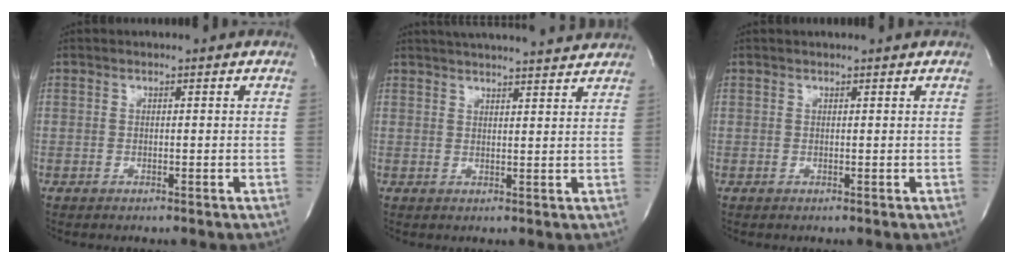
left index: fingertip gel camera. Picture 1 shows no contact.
{"total": 14.9, "force": [14.0, 1.2, 5.0], "torque": [-0.081, 0.020, 0.183]}
{"total": 2.0, "force": [1.9, 0.1, 0.6], "torque": [-0.008, 0.014, 0.023]}